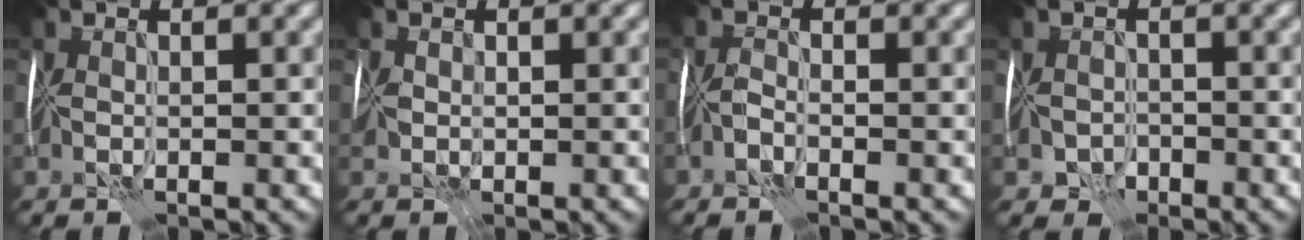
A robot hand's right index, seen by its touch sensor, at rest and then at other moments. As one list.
[{"total": 2.0, "force": [-0.1, 1.6, 1.2], "torque": [-0.029, 0.001, -0.003]}, {"total": 1.1, "force": [-0.9, 0.2, 0.5], "torque": [-0.014, 0.005, -0.023]}, {"total": 2.1, "force": [-1.4, 1.4, 0.8], "torque": [-0.015, 0.002, -0.025]}]